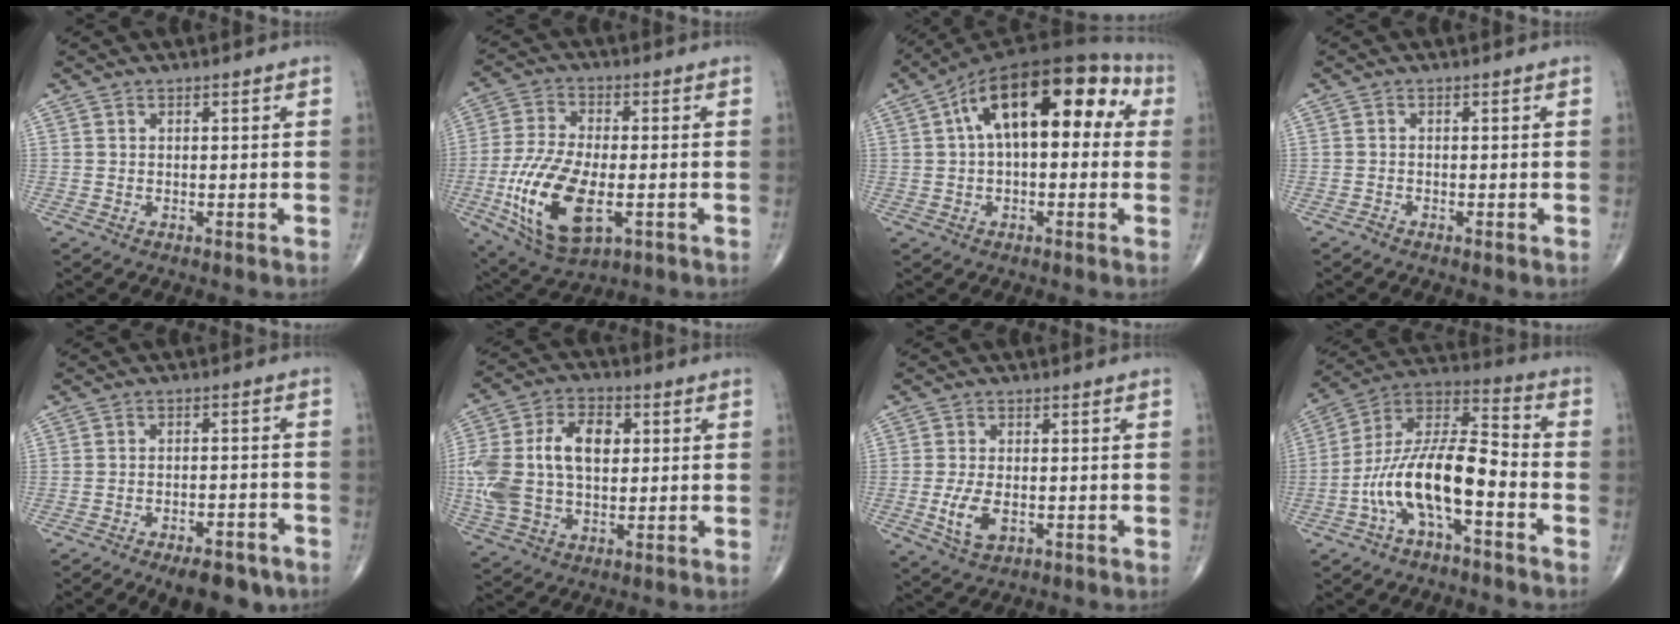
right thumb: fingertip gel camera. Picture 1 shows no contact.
{"total": 16.7, "force": [-4.3, 7.8, 14.1], "torque": [-0.286, -0.002, -0.067]}
{"total": 18.8, "force": [4.3, 9.2, 15.8], "torque": [-0.222, 0.049, 0.052]}
{"total": 0.6, "force": [-0.5, 0.1, 0.2], "torque": [-0.008, -0.002, -0.015]}
{"total": 9.8, "force": [-7.2, 4.0, 5.4], "torque": [-0.060, 0.040, -0.099]}
{"total": 17.2, "force": [1.5, 10.9, 13.3], "torque": [-0.276, 0.022, 0.028]}
{"total": 5.5, "force": [-1.4, 2.9, 4.4], "torque": [-0.092, -0.004, -0.022]}
{"total": 15.1, "force": [-5.7, 5.3, 12.9], "torque": [-0.244, 0.077, -0.108]}